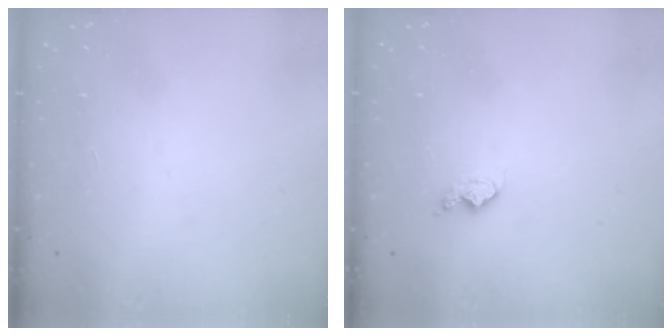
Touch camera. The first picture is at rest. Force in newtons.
{"total": 6.4, "press": 6.3, "slide": 0.8}